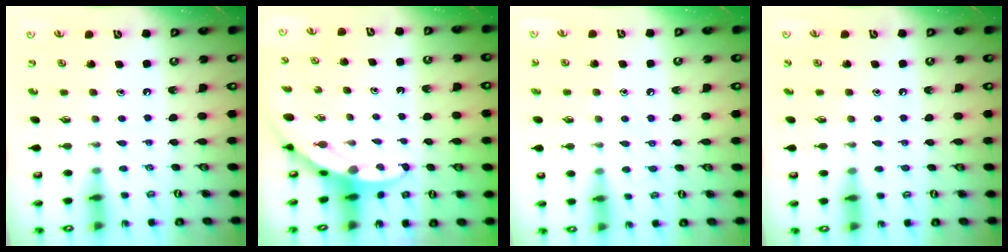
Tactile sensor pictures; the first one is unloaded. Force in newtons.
{"total": 3.2, "press": 3.2, "slide": 0.3}
{"total": 5.1, "press": 5.1, "slide": 0.4}
{"total": 2.9, "press": 2.8, "slide": 0.4}